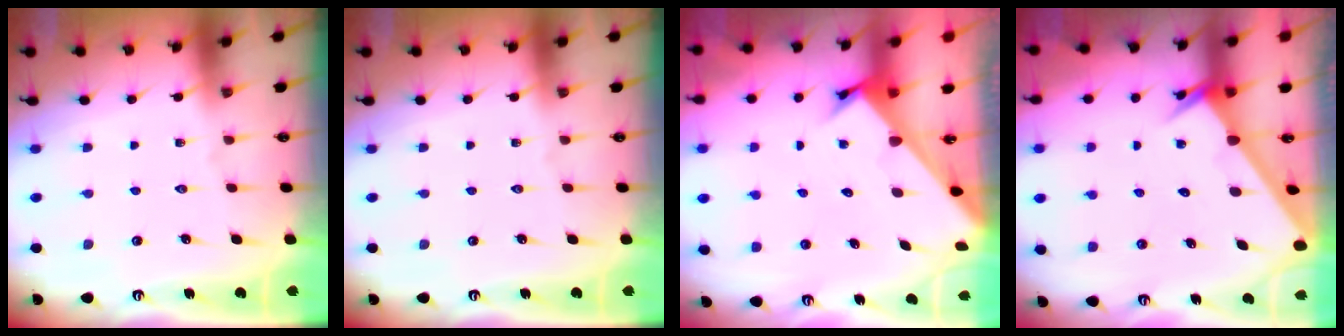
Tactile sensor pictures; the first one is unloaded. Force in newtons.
{"total": 0.0}
{"total": 2.7, "press": 2.7, "slide": 0.3}
{"total": 2.3, "press": 2.3, "slide": 0.2}